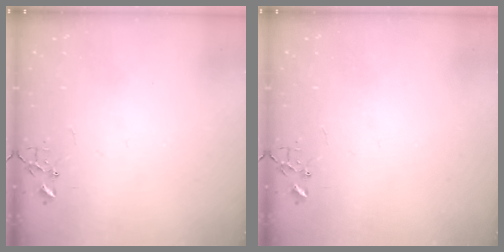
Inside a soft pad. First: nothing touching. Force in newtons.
{"total": 0.0}